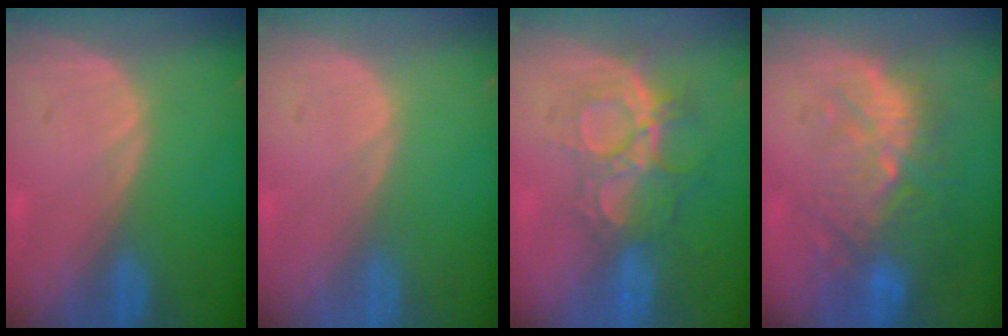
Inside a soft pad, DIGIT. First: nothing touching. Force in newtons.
{"total": 0.0}
{"total": 9.4, "press": 8.0, "slide": 5.0}
{"total": 11.0, "press": 9.8, "slide": 5.0}